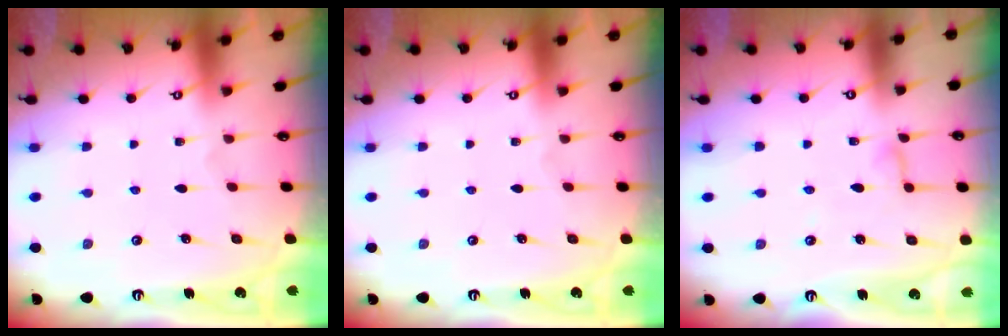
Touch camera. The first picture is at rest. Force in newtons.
{"total": 0.0}
{"total": 3.6, "press": 3.6, "slide": 0.4}